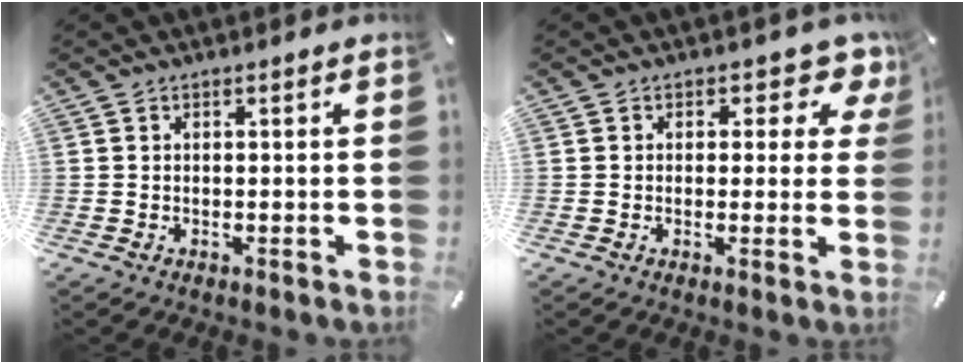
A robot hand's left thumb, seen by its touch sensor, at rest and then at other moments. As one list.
[{"total": 5.5, "force": [2.6, 3.6, 3.3], "torque": [-0.025, -0.015, 0.037]}]